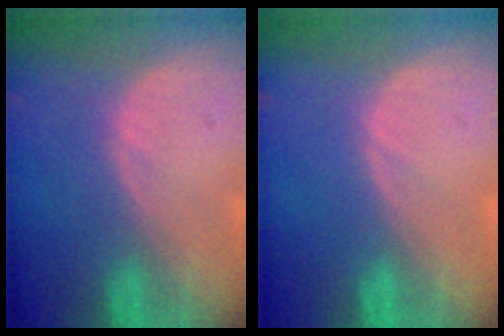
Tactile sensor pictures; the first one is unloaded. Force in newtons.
{"total": 0.0}